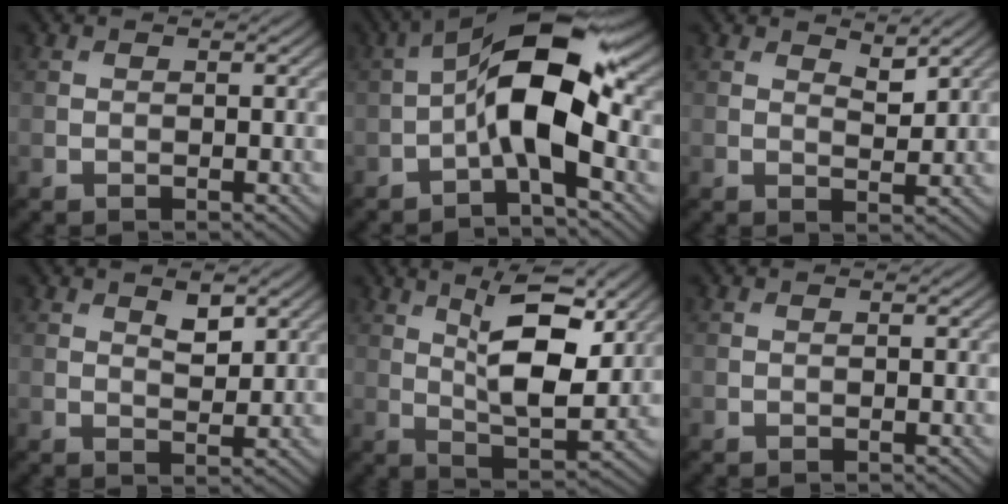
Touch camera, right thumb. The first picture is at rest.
{"total": 10.5, "force": [-1.7, 3.6, 9.7], "torque": [-0.170, 0.023, -0.043]}
{"total": 2.7, "force": [2.1, 0.9, 1.5], "torque": [-0.025, -0.008, 0.037]}
{"total": 2.8, "force": [1.6, 1.2, 2.0], "torque": [-0.034, -0.005, 0.030]}
{"total": 11.2, "force": [4.5, 3.9, 9.5], "torque": [-0.153, -0.003, 0.072]}
{"total": 0.0}